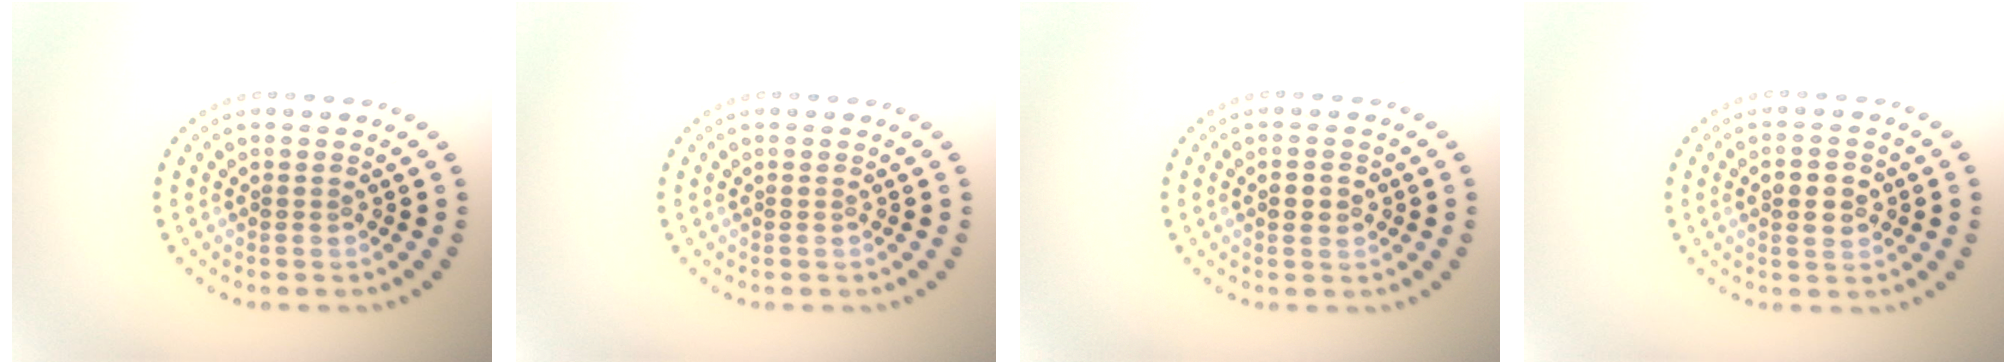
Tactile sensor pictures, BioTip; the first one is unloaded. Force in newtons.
{"total": 0.0}
{"total": 2.2, "press": 2.2, "slide": 0.1}
{"total": 2.7, "press": 2.7, "slide": 0.1}